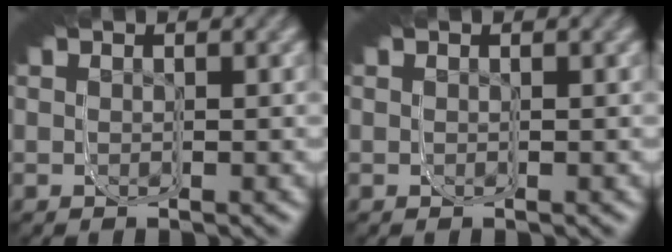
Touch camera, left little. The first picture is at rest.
{"total": 0.0}